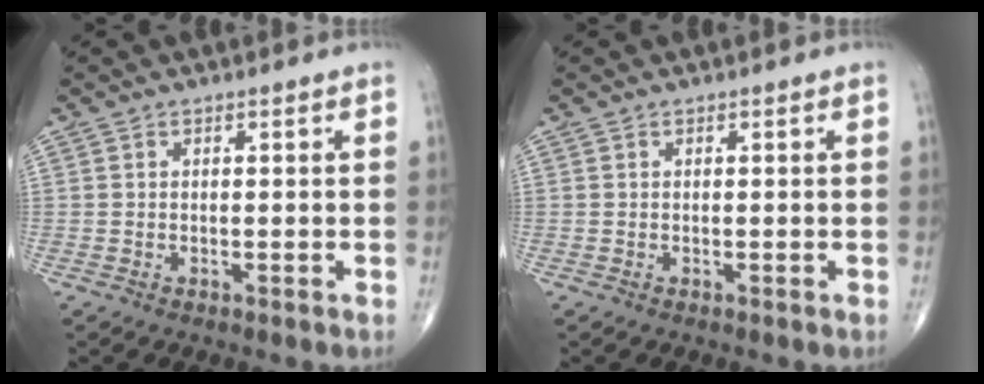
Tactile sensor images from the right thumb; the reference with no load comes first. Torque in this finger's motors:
{"motor_torque": [0.00, 0.00, 0.00, 0.00, 0.00]}